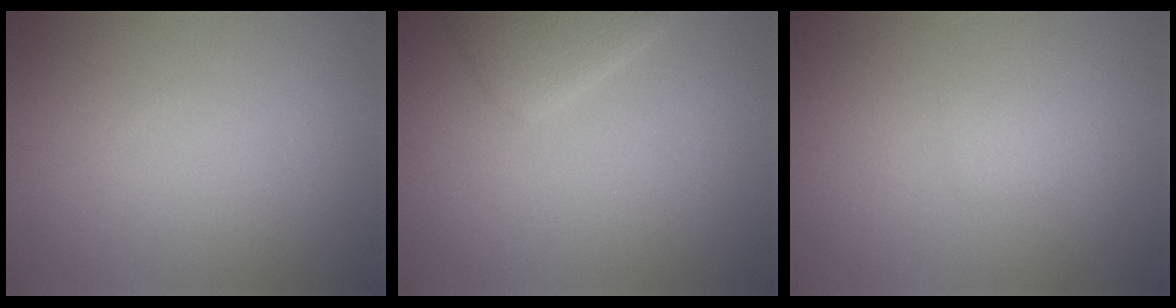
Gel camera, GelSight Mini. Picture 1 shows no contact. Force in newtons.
{"total": 3.1, "press": 3.1, "slide": 0.1}
{"total": 1.0, "press": 1.0, "slide": 0.1}